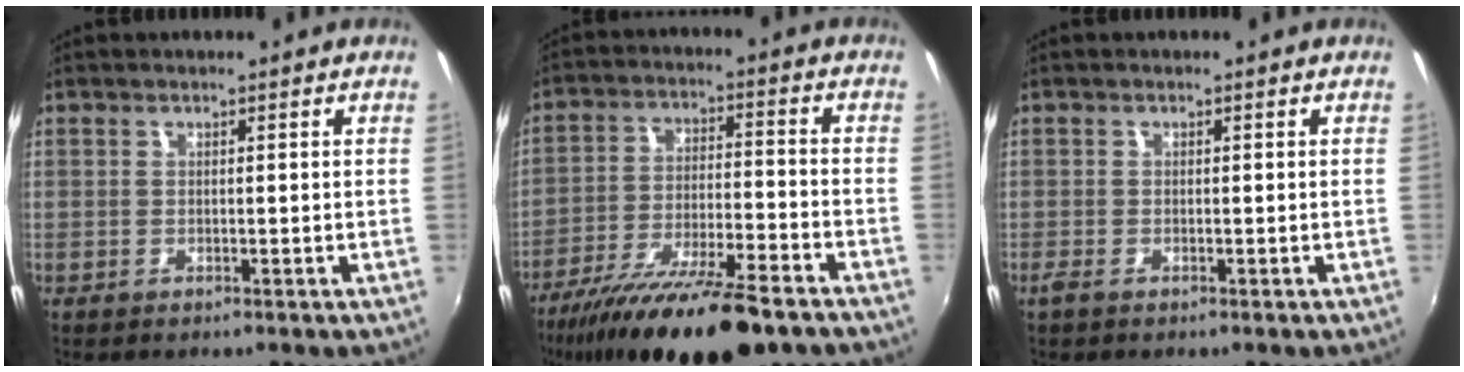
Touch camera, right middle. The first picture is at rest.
{"total": 20.7, "force": [-15.8, 4.2, 12.7], "torque": [-0.237, -0.047, -0.256]}
{"total": 1.0, "force": [-0.7, 0.3, 0.7], "torque": [-0.015, -0.005, -0.016]}